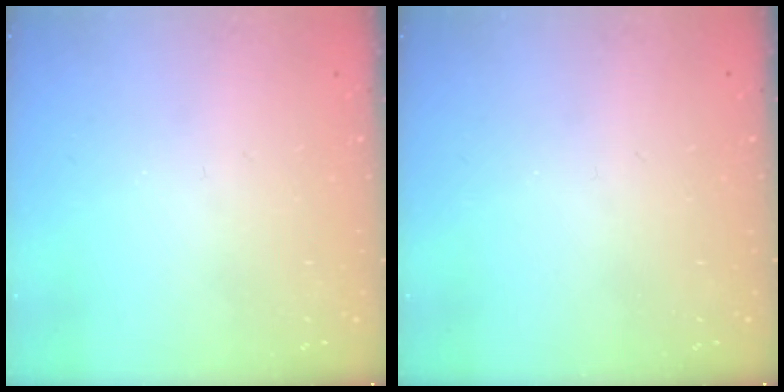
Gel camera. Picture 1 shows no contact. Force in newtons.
{"total": 0.0}